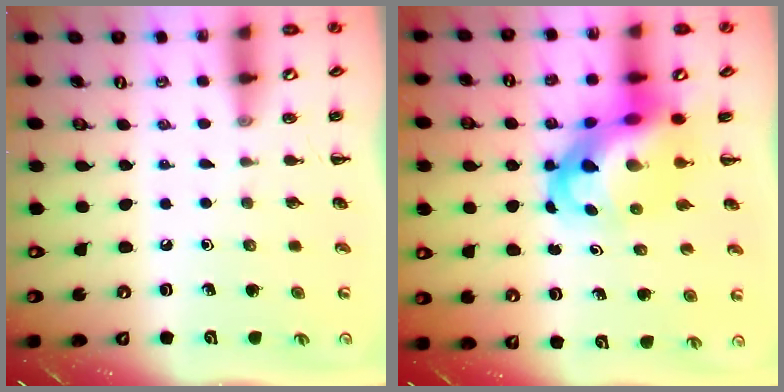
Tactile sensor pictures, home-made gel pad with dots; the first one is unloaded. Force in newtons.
{"total": 11.8, "press": 11.4, "slide": 3.2}